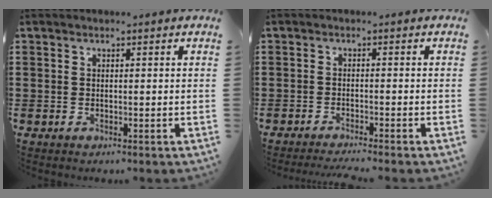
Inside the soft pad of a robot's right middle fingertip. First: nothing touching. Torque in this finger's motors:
{"motor_torque": [0.06, 0.03, 0.02, 0.02]}